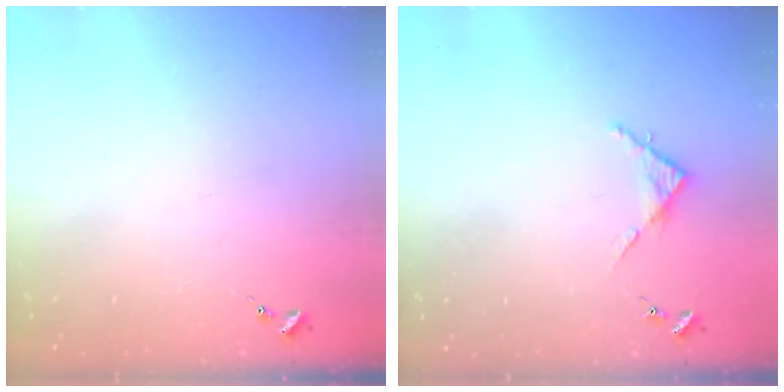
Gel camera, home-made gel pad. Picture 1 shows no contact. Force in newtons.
{"total": 3.8, "press": 3.8, "slide": 0.3}